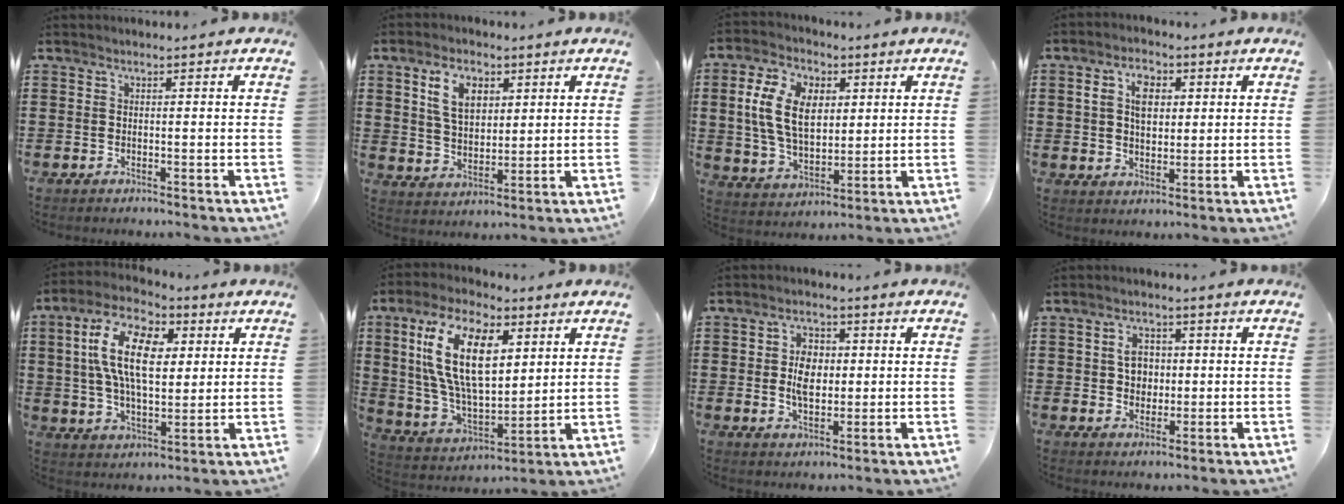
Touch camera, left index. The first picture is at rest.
{"total": 7.2, "force": [3.4, 4.1, 4.8], "torque": [-0.093, 0.010, 0.058]}
{"total": 9.9, "force": [2.6, 6.2, 7.2], "torque": [-0.179, 0.012, 0.042]}
{"total": 5.6, "force": [1.8, 3.7, 3.9], "torque": [-0.073, 0.010, 0.025]}
{"total": 13.0, "force": [3.6, 6.8, 10.5], "torque": [-0.234, 0.011, 0.061]}
{"total": 16.2, "force": [6.4, 8.1, 12.4], "torque": [-0.268, 0.007, 0.114]}
{"total": 5.4, "force": [0.4, 3.3, 4.2], "torque": [-0.079, 0.011, 0.004]}
{"total": 4.1, "force": [0.6, 3.2, 2.5], "torque": [-0.052, 0.009, 0.005]}